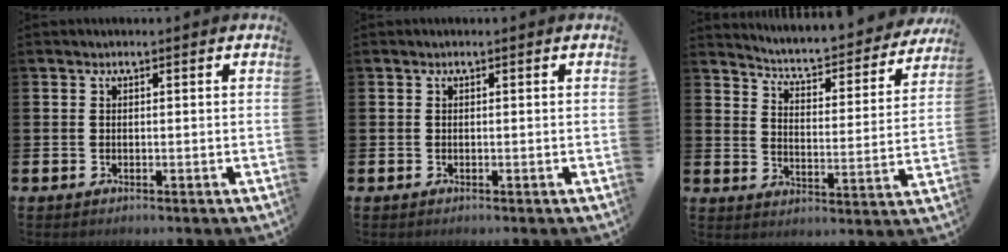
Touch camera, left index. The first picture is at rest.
{"total": 0.0}
{"total": 5.1, "force": [4.9, 0.5, 1.4], "torque": [-0.048, -0.047, 0.074]}